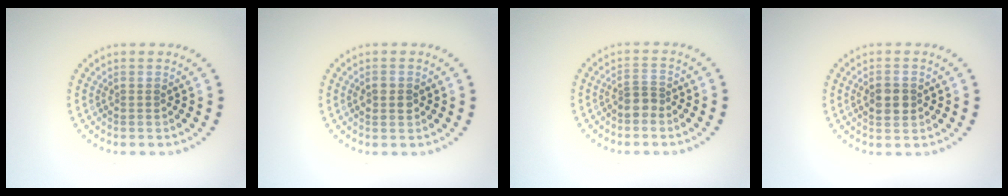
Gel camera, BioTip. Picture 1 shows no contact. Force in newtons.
{"total": 1.8, "press": 1.8, "slide": 0.0}
{"total": 1.9, "press": 1.5, "slide": 1.1}
{"total": 2.8, "press": 2.8, "slide": 0.1}